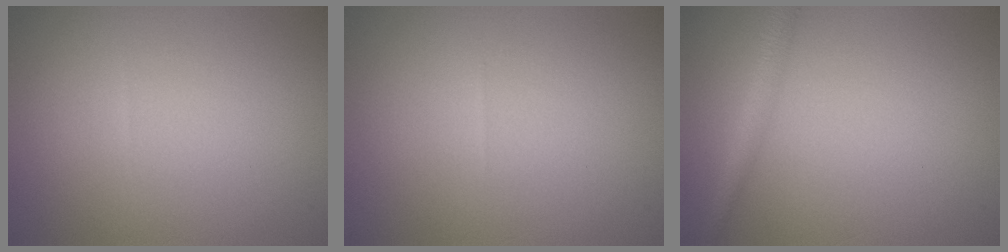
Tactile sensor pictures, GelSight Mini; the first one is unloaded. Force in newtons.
{"total": 0.0}
{"total": 2.2, "press": 2.2, "slide": 0.1}